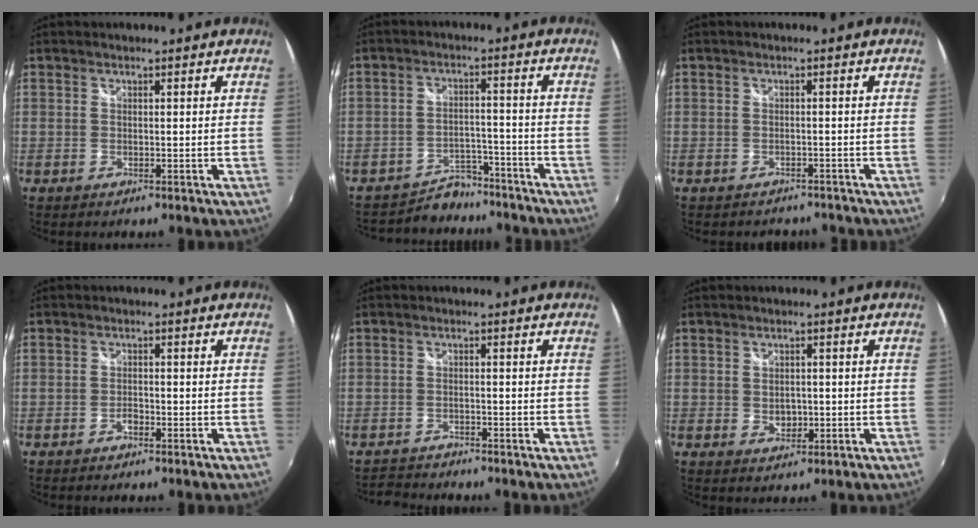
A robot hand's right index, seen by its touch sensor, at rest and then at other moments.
{"total": 9.0, "force": [-8.2, 3.7, 0.9], "torque": [-0.036, 0.021, -0.117]}
{"total": 4.5, "force": [-4.0, 1.7, 1.0], "torque": [-0.028, -0.012, -0.055]}
{"total": 1.4, "force": [-1.0, 0.7, 0.6], "torque": [-0.013, 0.001, -0.018]}
{"total": 3.2, "force": [-3.2, 0.3, -0.1], "torque": [-0.010, -0.006, -0.064]}
{"total": 3.4, "force": [-0.5, 2.7, 2.0], "torque": [-0.032, -0.004, -0.006]}